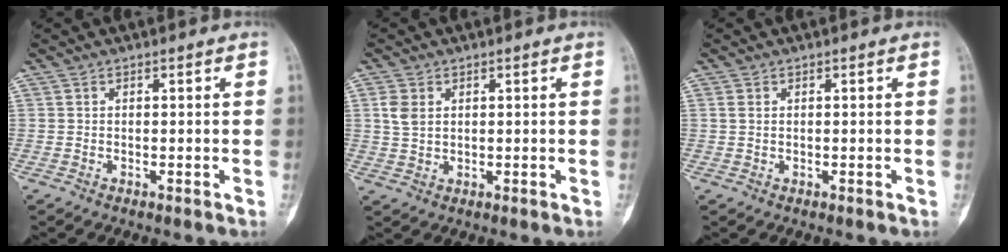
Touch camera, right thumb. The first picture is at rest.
{"total": 3.7, "force": [1.1, 2.5, 2.4], "torque": [-0.044, 0.001, 0.026]}
{"total": 0.9, "force": [0.3, 0.5, 0.7], "torque": [-0.016, 0.004, 0.009]}